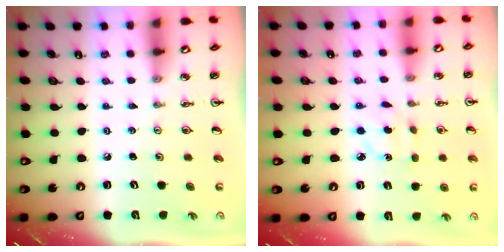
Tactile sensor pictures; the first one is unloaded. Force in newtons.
{"total": 3.9, "press": 3.9, "slide": 0.5}